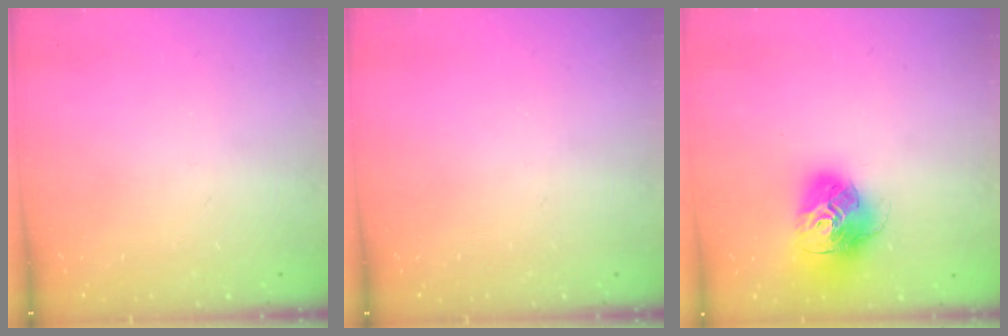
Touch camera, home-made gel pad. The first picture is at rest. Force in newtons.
{"total": 0.0}
{"total": 16.1, "press": 16.0, "slide": 1.6}